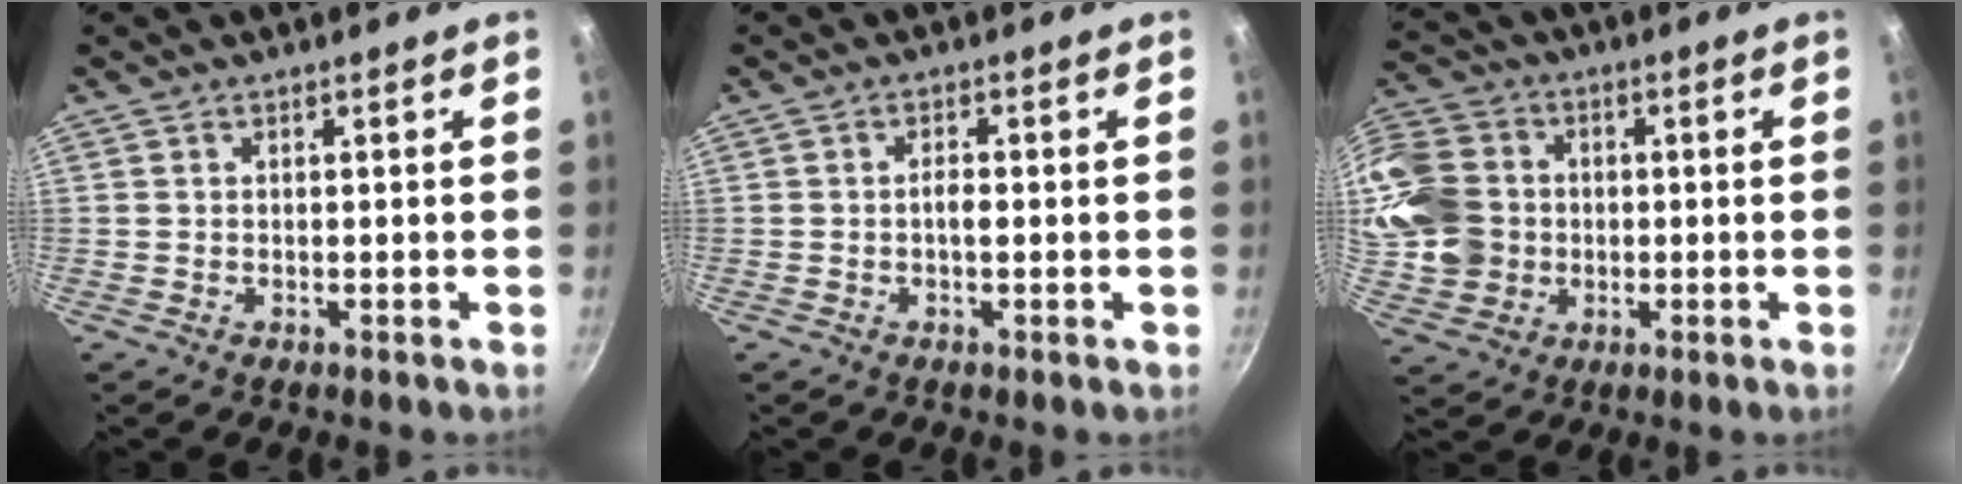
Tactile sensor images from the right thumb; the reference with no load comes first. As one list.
[{"total": 2.0, "force": [-0.3, 0.7, 1.8], "torque": [-0.031, 0.006, -0.008]}, {"total": 18.6, "force": [0.6, 16.1, 9.3], "torque": [-0.200, 0.026, 0.011]}]